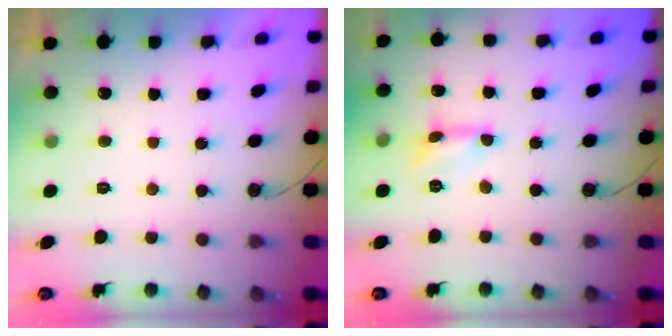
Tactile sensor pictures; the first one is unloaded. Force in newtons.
{"total": 1.6, "press": 1.6, "slide": 0.1}